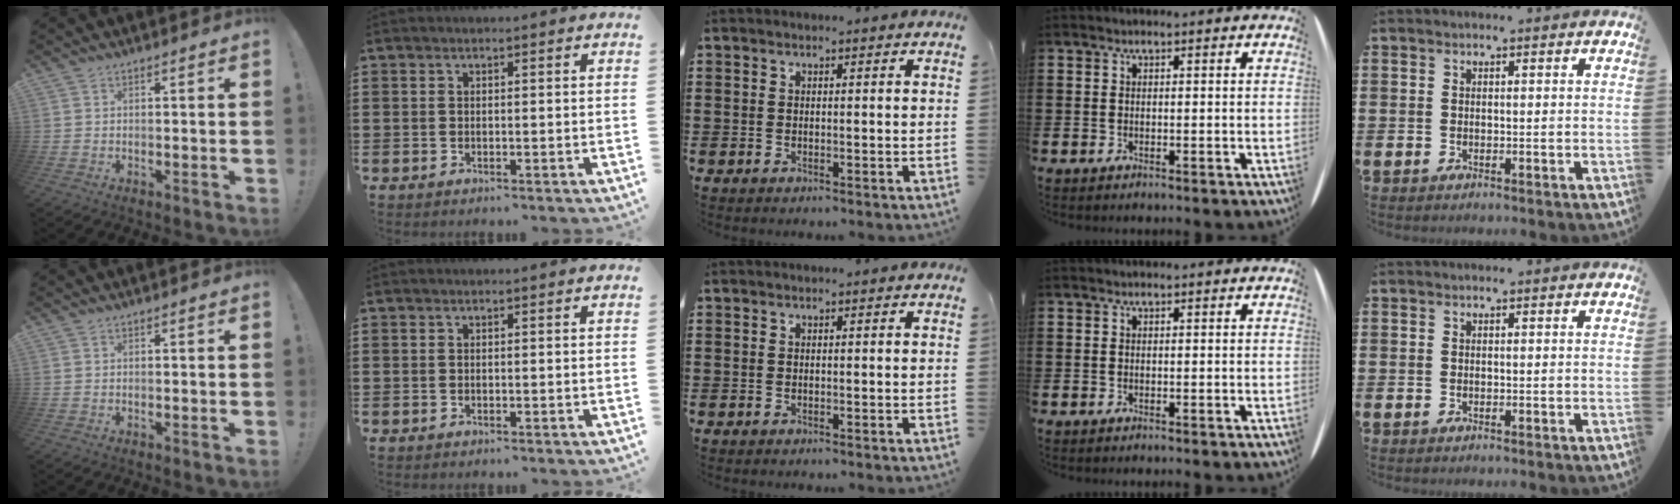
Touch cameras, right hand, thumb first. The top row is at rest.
{}